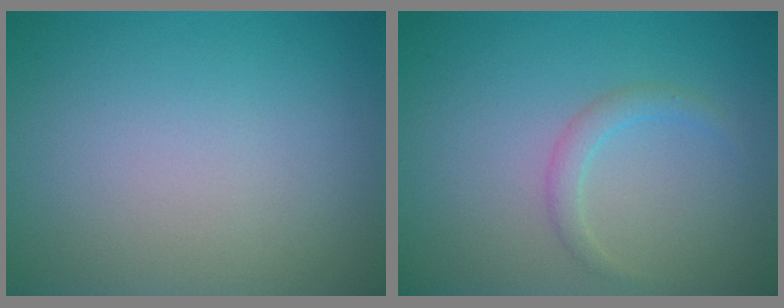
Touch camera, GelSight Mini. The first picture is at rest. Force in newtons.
{"total": 1.4, "press": 1.4, "slide": 0.1}